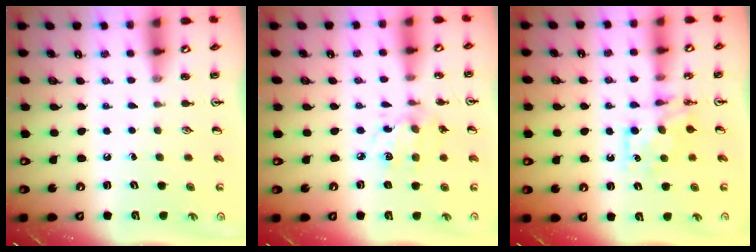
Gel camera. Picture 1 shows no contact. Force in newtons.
{"total": 6.9, "press": 6.9, "slide": 0.5}
{"total": 7.7, "press": 7.7, "slide": 0.7}